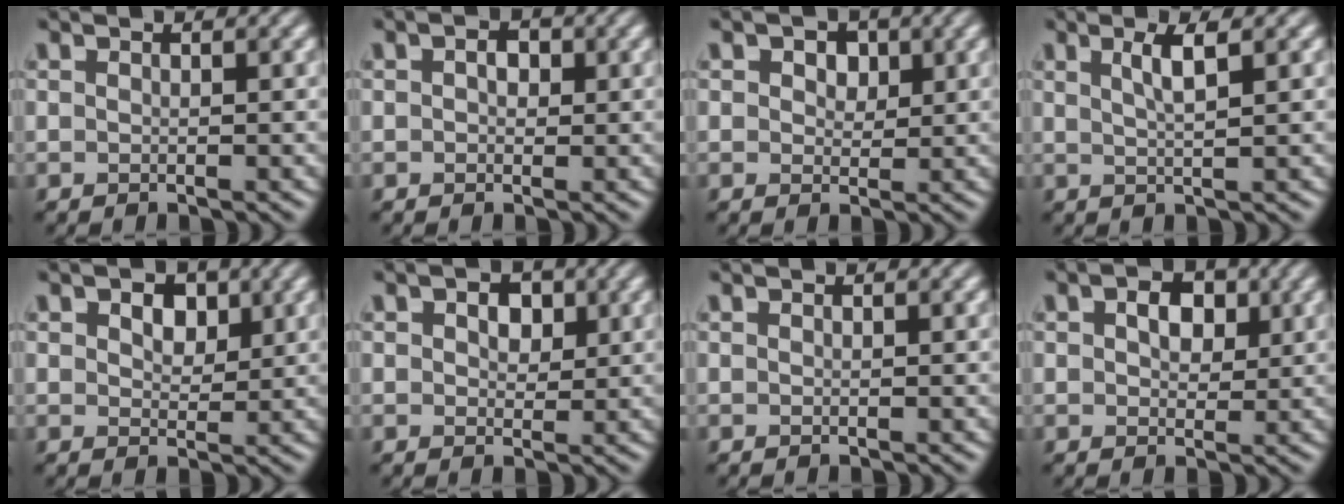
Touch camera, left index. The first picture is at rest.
{"total": 1.7, "force": [0.4, 1.2, 1.1], "torque": [-0.013, 0.001, 0.001]}
{"total": 2.7, "force": [1.2, 1.8, 1.6], "torque": [-0.021, 0.002, 0.008]}
{"total": 2.6, "force": [1.1, 0.6, 2.2], "torque": [-0.034, 0.004, 0.017]}
{"total": 3.3, "force": [1.5, 2.1, 2.0], "torque": [-0.032, 0.004, 0.015]}
{"total": 2.9, "force": [1.1, 1.9, 1.9], "torque": [-0.025, 0.003, 0.012]}
{"total": 0.0}
{"total": 2.9, "force": [0.9, 2.0, 1.9], "torque": [-0.033, 0.003, 0.011]}